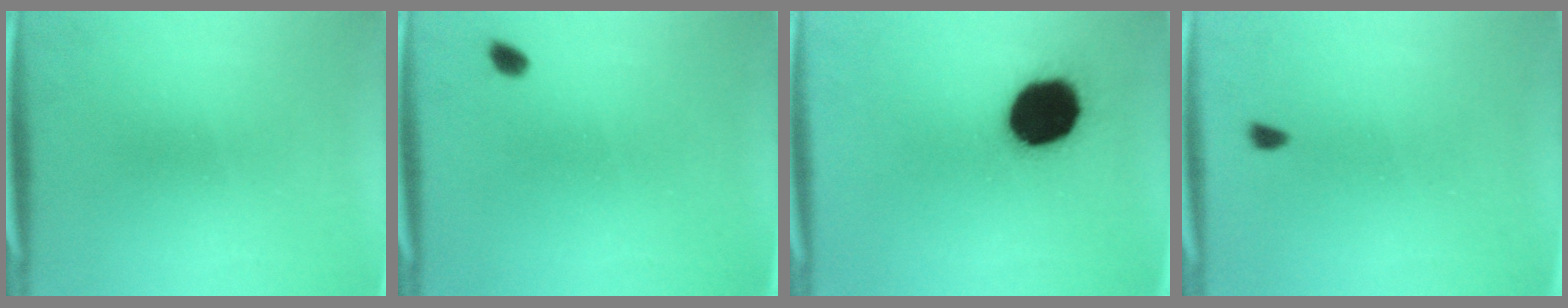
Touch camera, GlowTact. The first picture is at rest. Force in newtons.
{"total": 1.3}
{"total": 16.9}
{"total": 1.1}